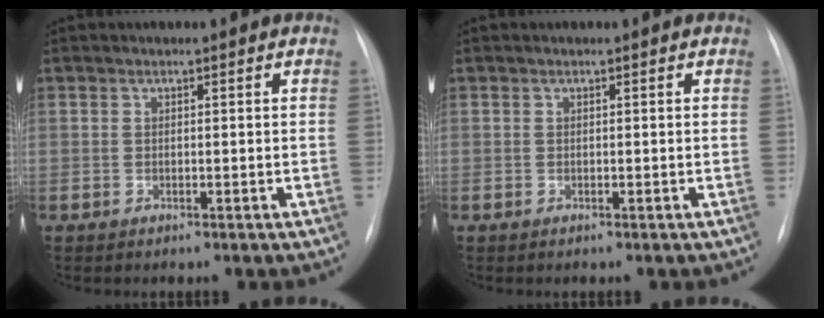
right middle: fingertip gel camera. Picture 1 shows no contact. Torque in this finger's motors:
{"motor_torque": [0.00, 0.00, 0.03, 0.00]}